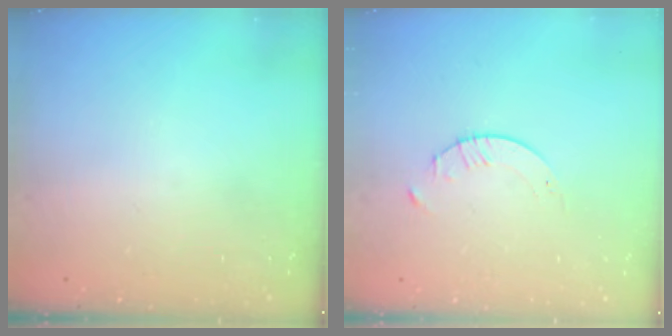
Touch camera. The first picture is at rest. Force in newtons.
{"total": 2.1, "press": 2.1, "slide": 0.3}